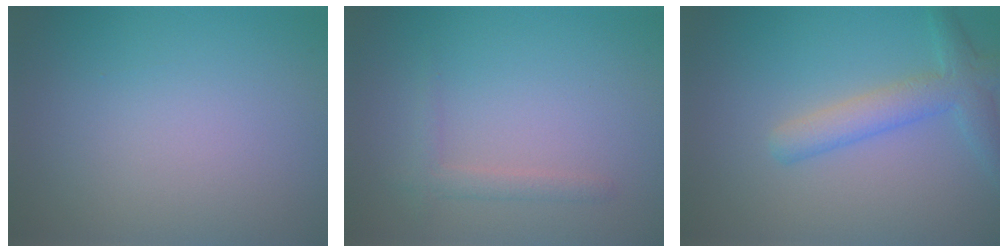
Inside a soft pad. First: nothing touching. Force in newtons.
{"total": 1.4, "press": 1.4, "slide": 0.1}
{"total": 3.7, "press": 3.7, "slide": 0.1}